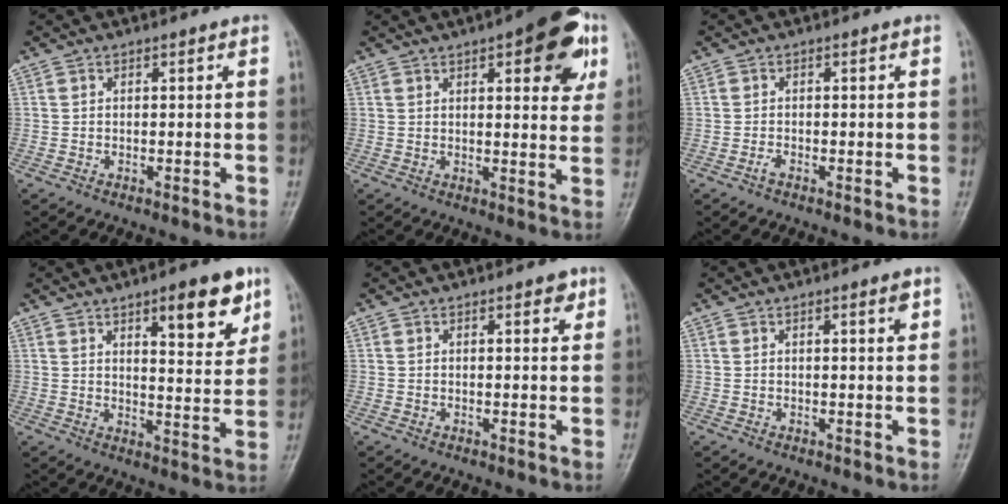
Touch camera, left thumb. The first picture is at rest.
{"total": 13.4, "force": [6.1, 4.8, 10.9], "torque": [-0.100, -0.012, 0.069]}
{"total": 1.1, "force": [-0.5, 0.2, 0.9], "torque": [-0.016, 0.007, -0.008]}
{"total": 10.9, "force": [6.2, 3.2, 8.3], "torque": [-0.093, -0.037, 0.090]}
{"total": 2.2, "force": [1.3, 0.8, 1.6], "torque": [-0.015, -0.005, 0.015]}
{"total": 2.2, "force": [1.2, 0.3, 1.8], "torque": [-0.025, -0.005, 0.017]}